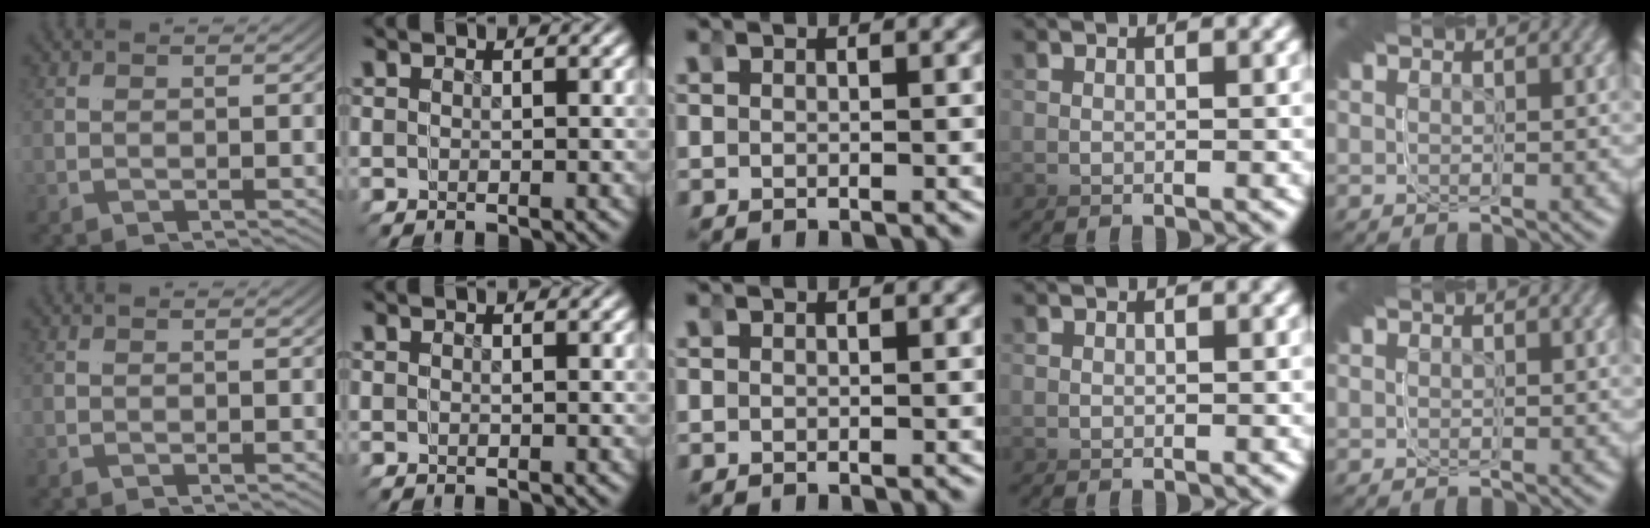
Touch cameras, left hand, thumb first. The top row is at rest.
{}